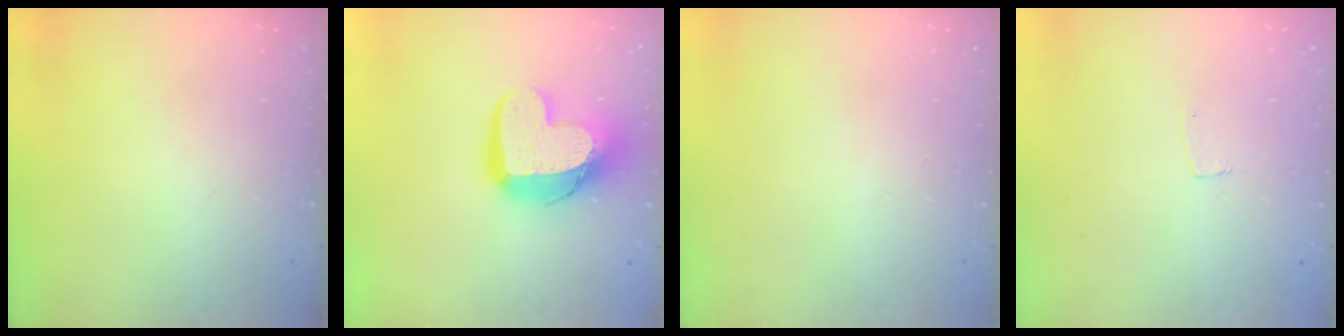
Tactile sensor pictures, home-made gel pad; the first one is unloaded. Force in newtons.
{"total": 15.1, "press": 15.0, "slide": 1.4}
{"total": 0.0}
{"total": 3.0, "press": 3.0, "slide": 0.2}